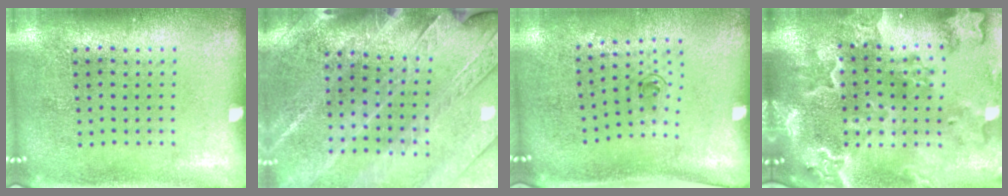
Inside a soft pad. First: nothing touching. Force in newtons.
{"total": 3.0, "press": 3.0, "slide": 0.3}
{"total": 0.6, "press": 0.4, "slide": 0.5}
{"total": 4.1, "press": 3.4, "slide": 2.3}